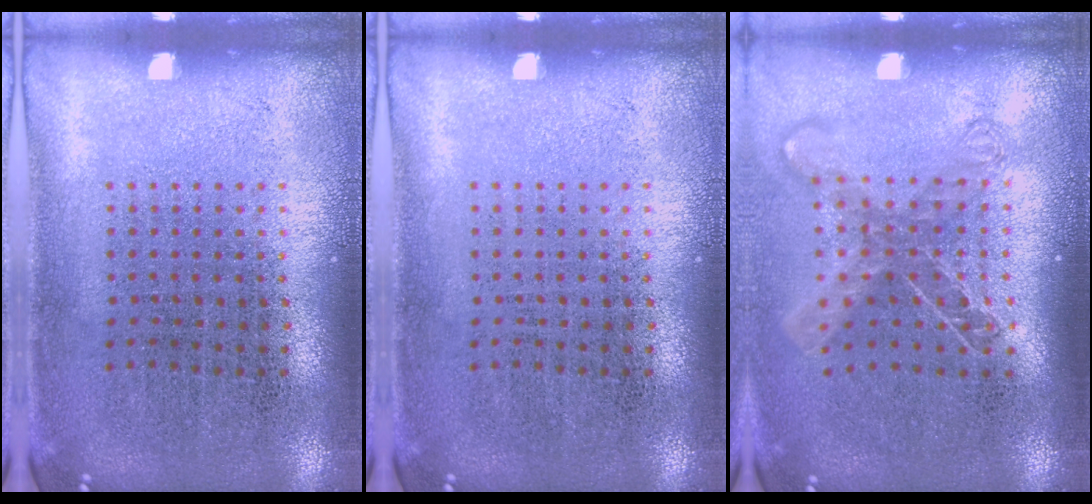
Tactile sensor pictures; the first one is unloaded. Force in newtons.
{"total": 0.0}
{"total": 1.5, "press": 1.2, "slide": 0.8}